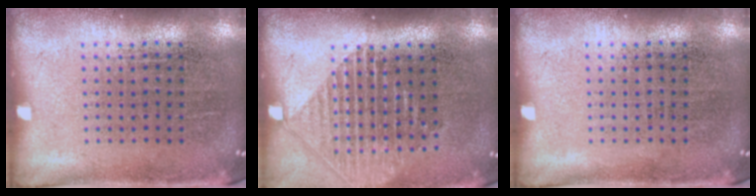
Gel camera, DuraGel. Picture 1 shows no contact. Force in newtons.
{"total": 1.4, "press": 1.2, "slide": 0.7}
{"total": 0.0}